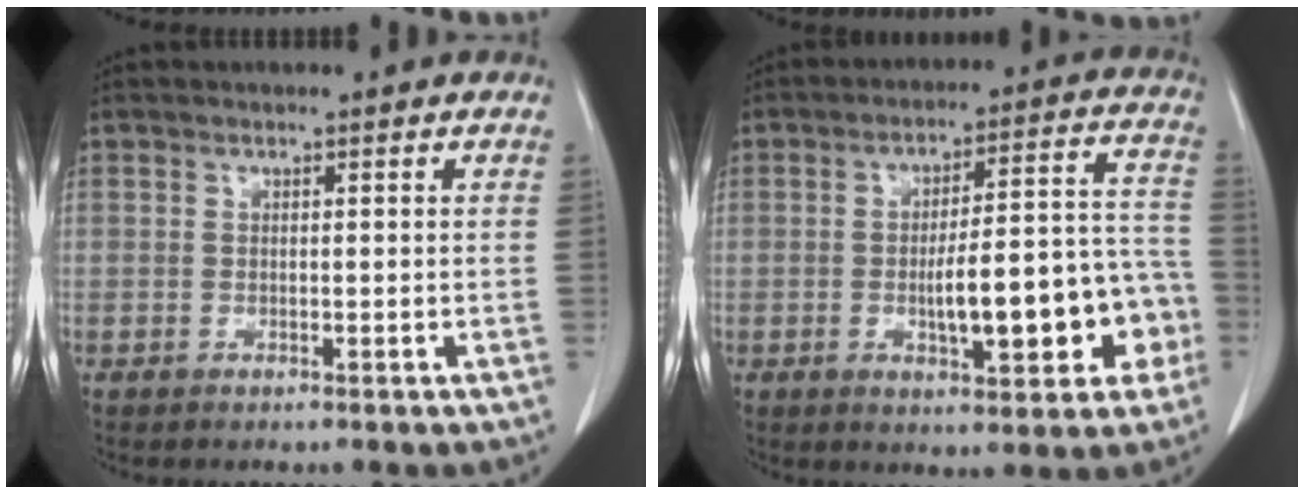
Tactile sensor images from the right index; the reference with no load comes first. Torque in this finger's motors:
{"motor_torque": [1.29, -0.51, 0.33, 0.14]}